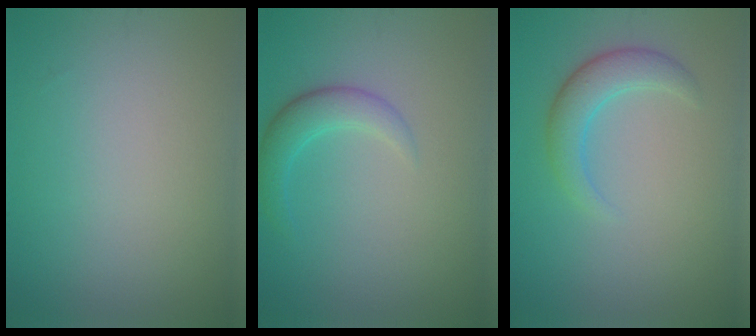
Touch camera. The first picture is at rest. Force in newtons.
{"total": 2.5, "press": 2.5, "slide": 0.1}
{"total": 2.9, "press": 2.9, "slide": 0.1}